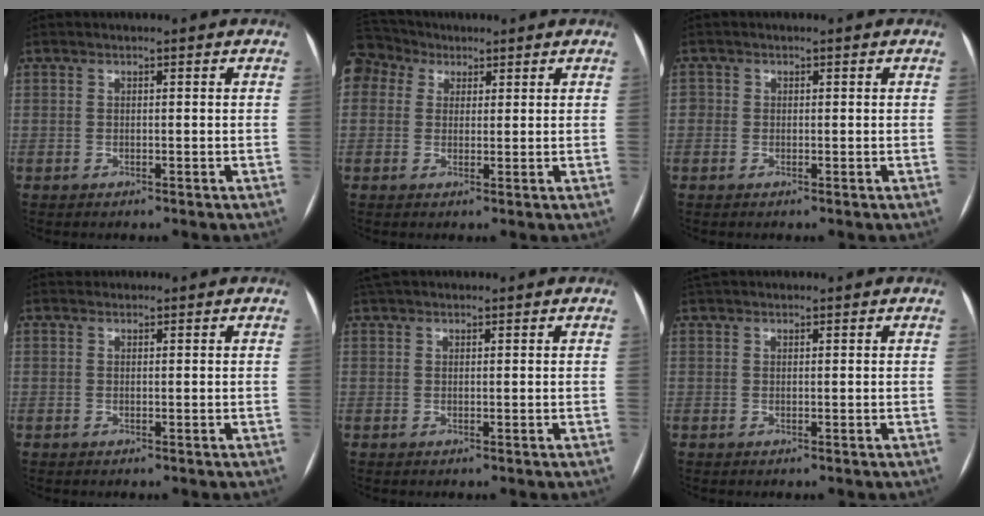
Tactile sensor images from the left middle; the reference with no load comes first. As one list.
[{"total": 5.7, "force": [3.6, 4.3, 1.2], "torque": [-0.031, 0.039, 0.074]}, {"total": 1.2, "force": [0.0, 1.1, 0.3], "torque": [0.004, 0.004, -0.004]}, {"total": 0.8, "force": [0.7, 0.4, -0.1], "torque": [-0.001, 0.014, 0.012]}, {"total": 3.8, "force": [3.3, 1.1, 1.4], "torque": [-0.023, 0.040, 0.058]}, {"total": 3.1, "force": [2.8, 0.9, 1.0], "torque": [-0.017, 0.038, 0.049]}]